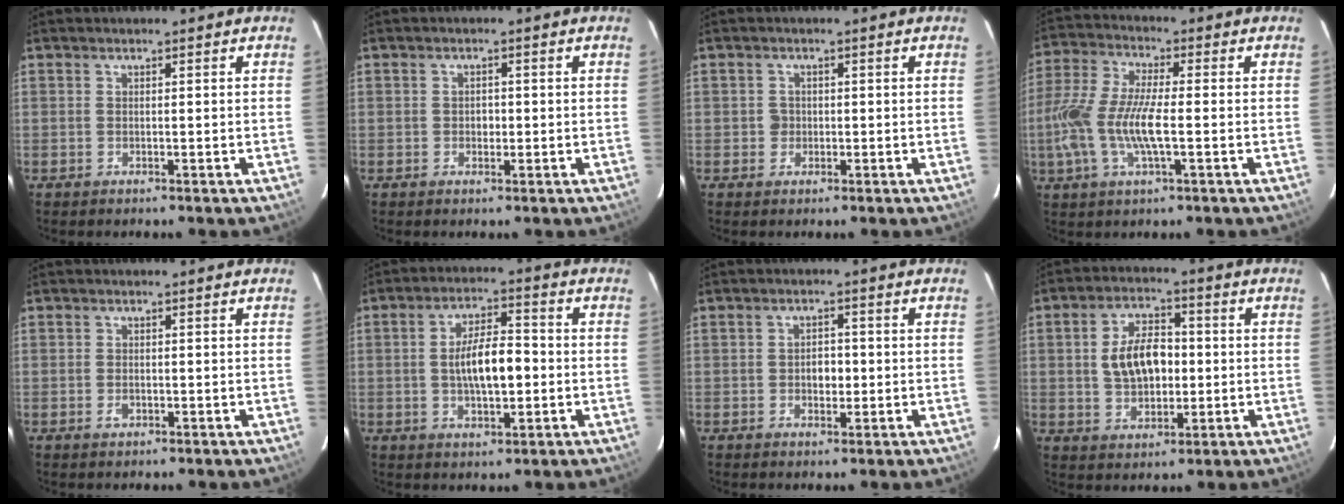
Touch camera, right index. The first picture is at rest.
{"total": 1.6, "force": [-0.3, 1.4, 0.7], "torque": [-0.011, 0.004, -0.004]}
{"total": 1.8, "force": [-0.3, 1.8, 0.1], "torque": [0.001, 0.003, -0.003]}
{"total": 13.2, "force": [-2.4, 3.8, 12.4], "torque": [-0.266, -0.003, -0.051]}
{"total": 1.6, "force": [-0.6, 1.1, 0.9], "torque": [-0.017, 0.000, -0.011]}
{"total": 9.1, "force": [-0.9, 3.5, 8.3], "torque": [-0.151, 0.007, -0.011]}
{"total": 3.0, "force": [-0.4, 2.2, 2.0], "torque": [-0.034, 0.007, -0.006]}
{"total": 9.8, "force": [0.3, 6.0, 7.8], "torque": [-0.147, 0.018, 0.013]}